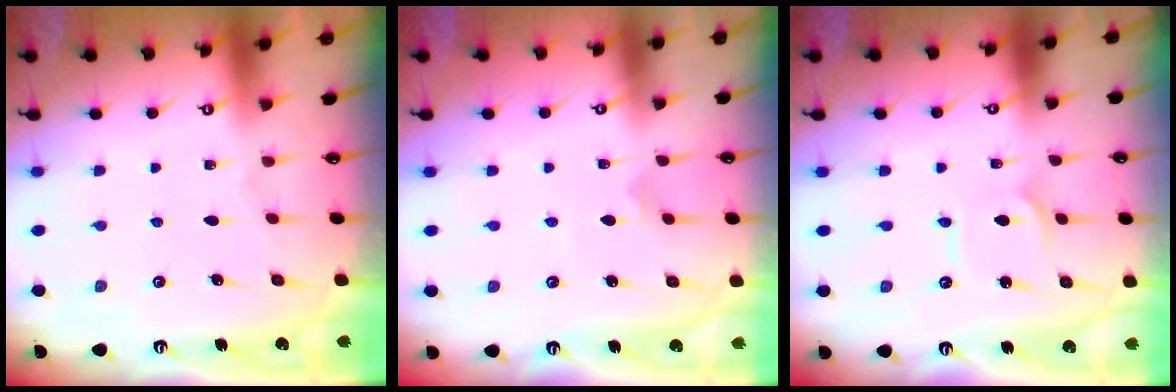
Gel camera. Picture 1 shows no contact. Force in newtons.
{"total": 2.5, "press": 2.5, "slide": 0.2}
{"total": 1.6, "press": 1.6, "slide": 0.0}